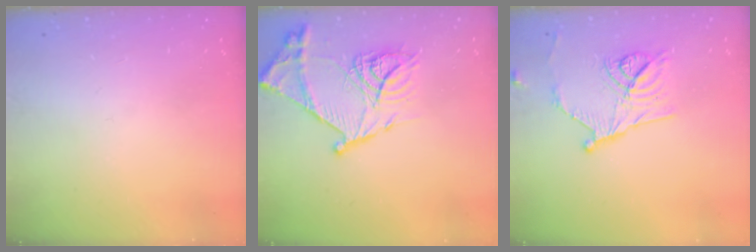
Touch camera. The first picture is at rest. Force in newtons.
{"total": 18.9, "press": 18.8, "slide": 1.8}
{"total": 13.6, "press": 13.4, "slide": 2.4}